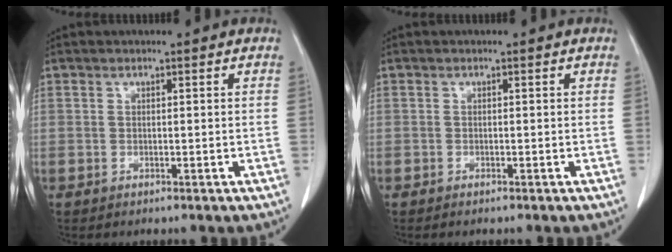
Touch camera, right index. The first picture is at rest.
{"total": 0.5, "force": [-0.4, 0.0, 0.2], "torque": [-0.010, -0.002, -0.007]}